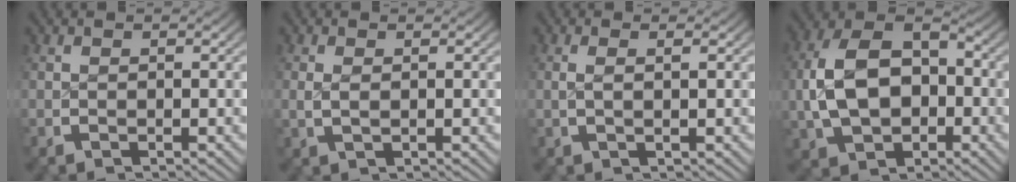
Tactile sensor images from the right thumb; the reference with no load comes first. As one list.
[{"total": 1.2, "force": [0.2, 0.6, 1.0], "torque": [-0.029, -0.008, 0.012]}, {"total": 1.3, "force": [0.3, 0.1, 1.3], "torque": [-0.027, 0.000, 0.010]}, {"total": 11.9, "force": [-0.2, 8.5, 8.3], "torque": [-0.176, -0.033, 0.016]}]